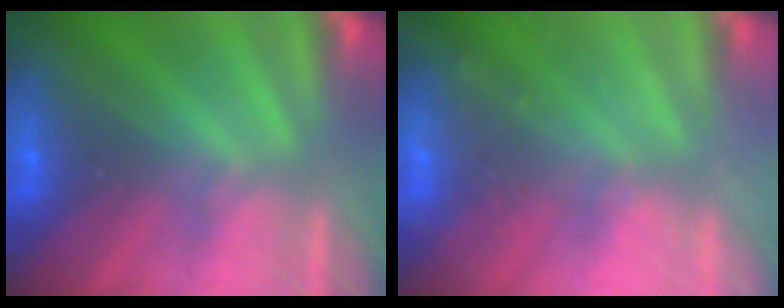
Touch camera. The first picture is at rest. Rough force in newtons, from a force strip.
{"total": 2.4}